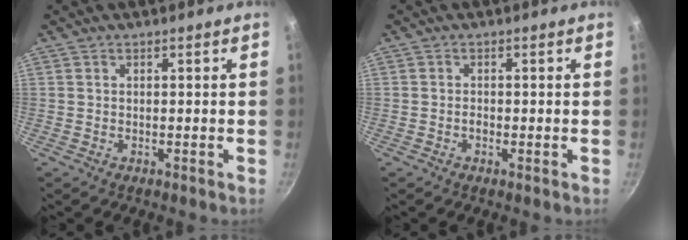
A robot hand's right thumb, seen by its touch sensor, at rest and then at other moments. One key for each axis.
{"total": 1.1, "fx": -0.4, "fy": 0.6, "fz": 0.8, "tx": -0.017, "ty": 0.002, "tz": -0.010}